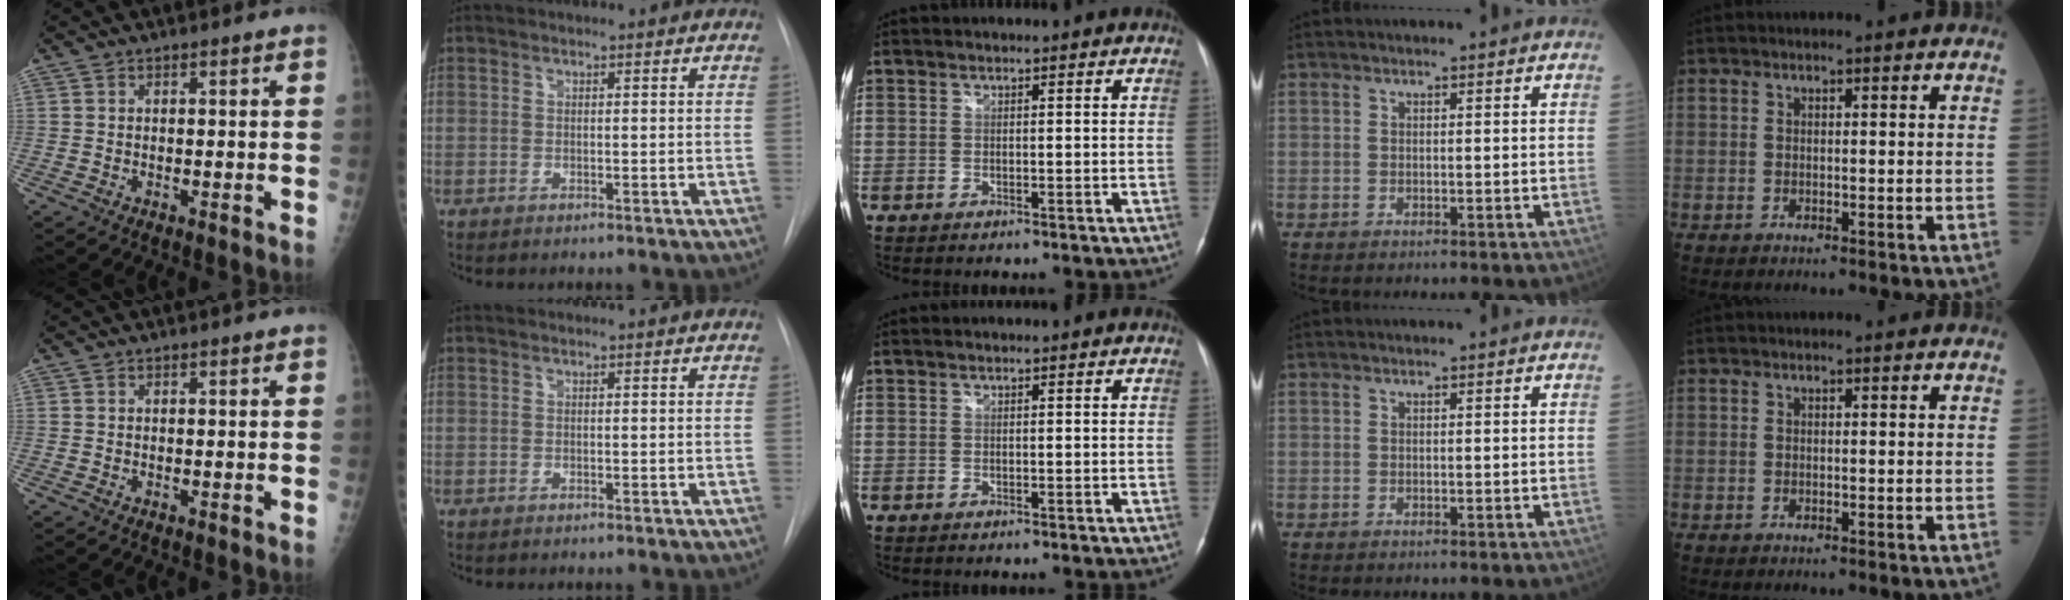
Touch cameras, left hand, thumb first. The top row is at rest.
{}